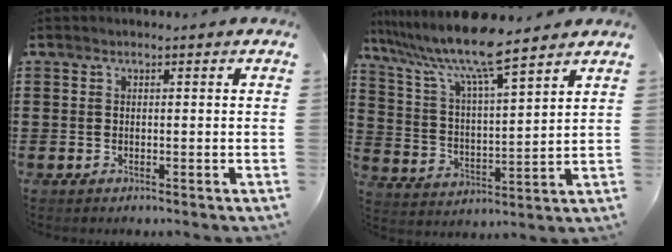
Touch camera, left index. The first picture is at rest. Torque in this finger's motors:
{"motor_torque": [1.49, -0.65, 1.01, 0.21]}